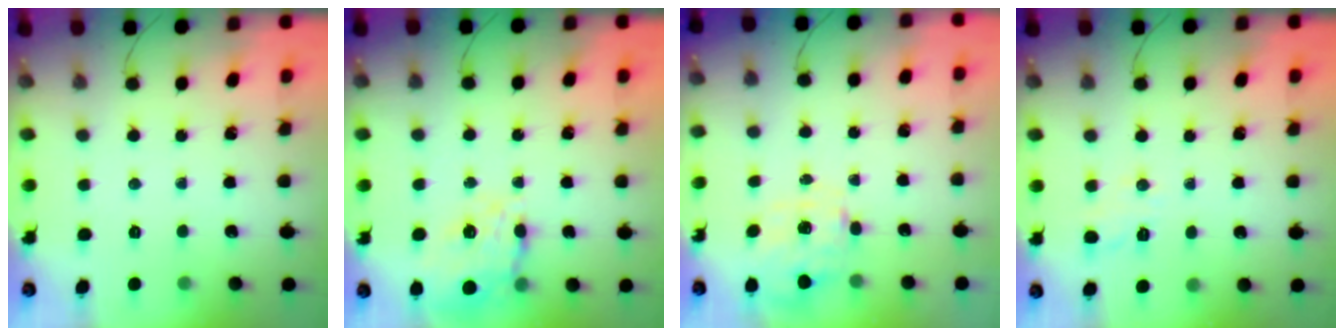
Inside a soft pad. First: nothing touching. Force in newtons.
{"total": 14.3, "press": 14.0, "slide": 2.9}
{"total": 3.8, "press": 3.7, "slide": 0.9}
{"total": 2.7, "press": 2.3, "slide": 1.5}